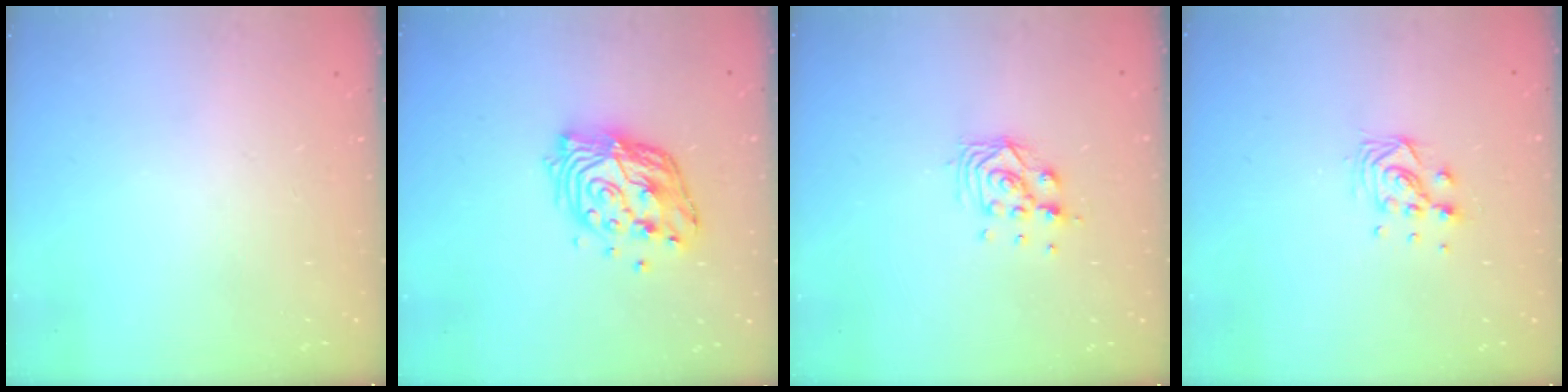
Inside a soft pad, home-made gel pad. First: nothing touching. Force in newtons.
{"total": 14.3, "press": 14.2, "slide": 1.2}
{"total": 7.8, "press": 7.8, "slide": 0.6}
{"total": 7.9, "press": 7.9, "slide": 0.5}